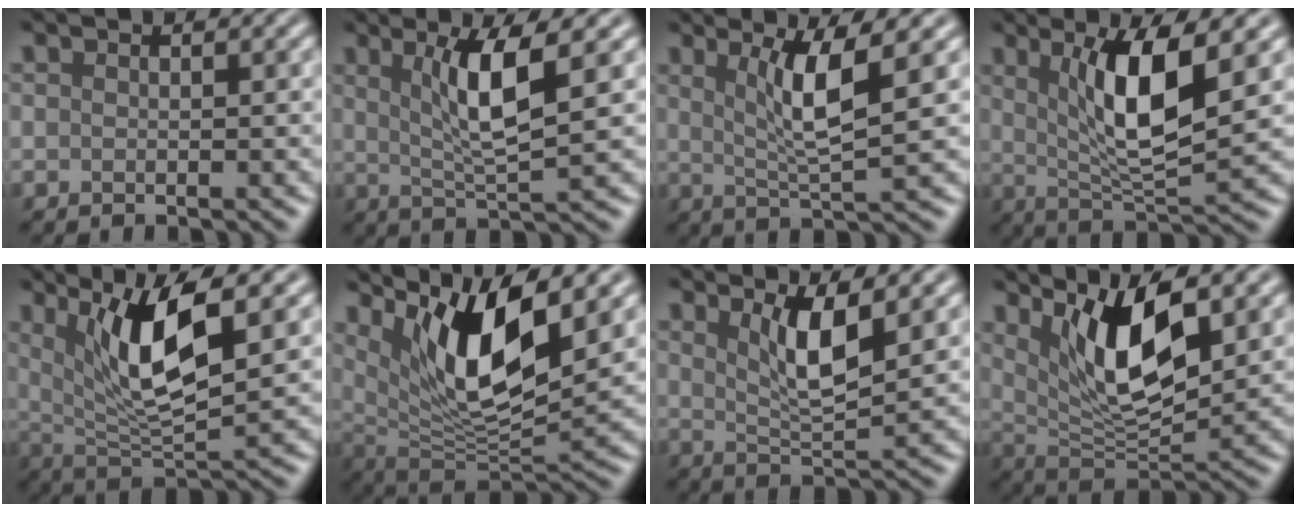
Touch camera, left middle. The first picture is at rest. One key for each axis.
{"total": 5.3, "fx": 1.7, "fy": 0.9, "fz": 5.0, "tx": -0.092, "ty": -0.002, "tz": 0.034}
{"total": 4.8, "fx": 1.6, "fy": 0.7, "fz": 4.5, "tx": -0.084, "ty": -0.004, "tz": 0.033}
{"total": 7.3, "fx": 2.2, "fy": 1.8, "fz": 6.7, "tx": -0.119, "ty": -0.009, "tz": 0.042}
{"total": 7.5, "fx": 2.9, "fy": 1.9, "fz": 6.6, "tx": -0.119, "ty": -0.010, "tz": 0.054}
{"total": 9.4, "fx": 4.5, "fy": 2.8, "fz": 7.8, "tx": -0.135, "ty": -0.016, "tz": 0.089}
{"total": 4.3, "fx": 1.9, "fy": 1.0, "fz": 3.7, "tx": -0.071, "ty": -0.008, "tz": 0.037}
{"total": 8.0, "fx": 3.4, "fy": 2.6, "fz": 6.7, "tx": -0.121, "ty": -0.017, "tz": 0.063}